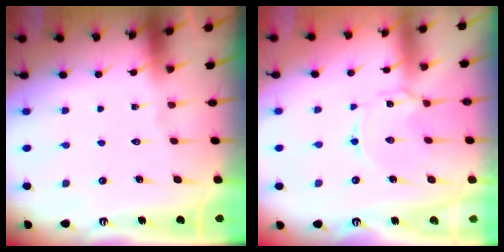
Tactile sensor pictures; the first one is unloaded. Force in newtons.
{"total": 1.8, "press": 1.7, "slide": 0.1}